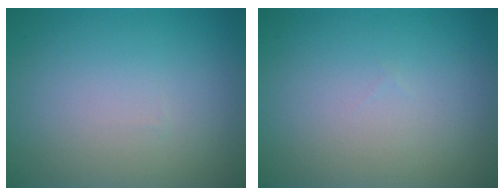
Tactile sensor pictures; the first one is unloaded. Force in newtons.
{"total": 0.0}